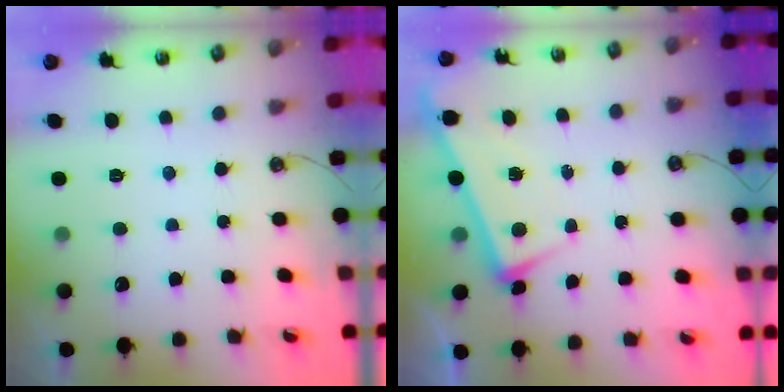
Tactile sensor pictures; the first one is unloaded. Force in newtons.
{"total": 1.6, "press": 1.5, "slide": 0.5}